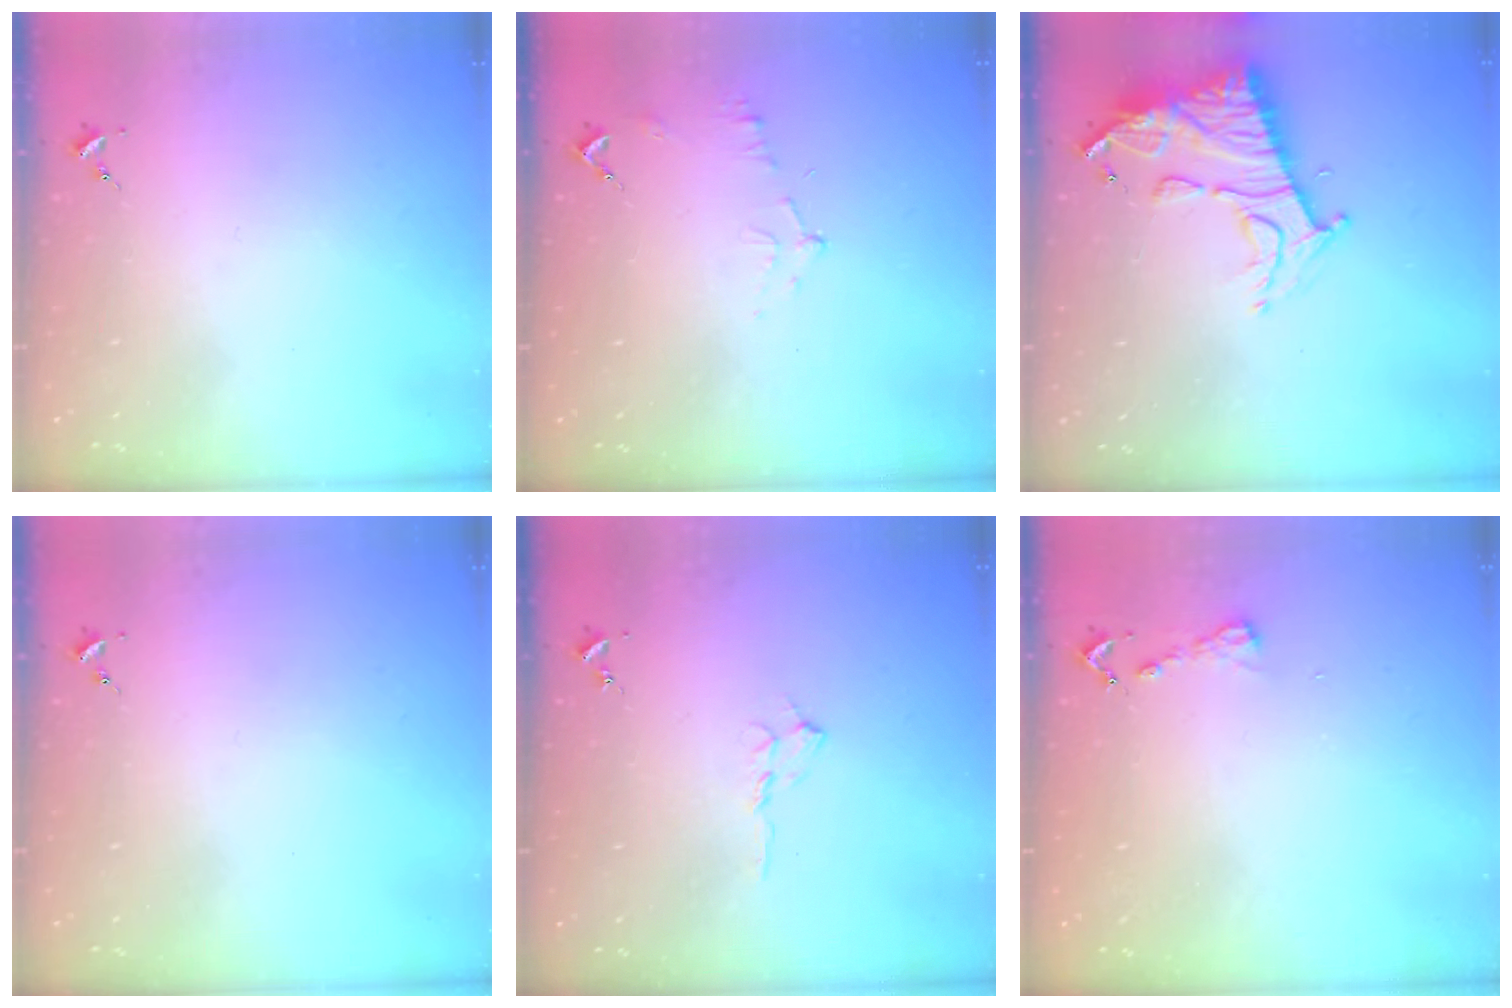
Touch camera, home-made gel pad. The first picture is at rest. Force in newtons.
{"total": 6.0, "press": 5.9, "slide": 0.7}
{"total": 14.4, "press": 14.3, "slide": 1.6}
{"total": 0.0}
{"total": 5.7, "press": 5.7, "slide": 0.7}
{"total": 4.0, "press": 4.0, "slide": 0.3}